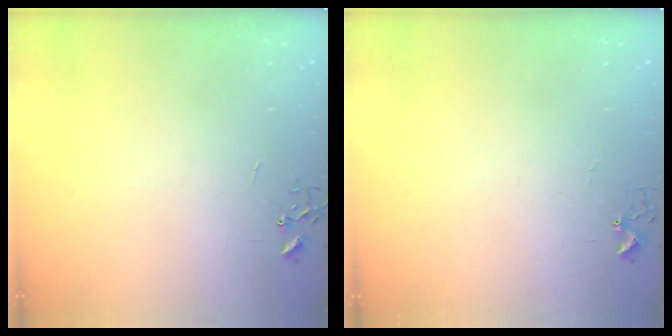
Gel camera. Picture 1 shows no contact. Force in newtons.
{"total": 2.7, "press": 2.7, "slide": 0.3}